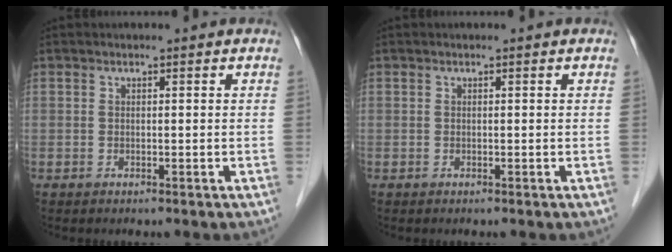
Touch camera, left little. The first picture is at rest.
{"total": 0.0}